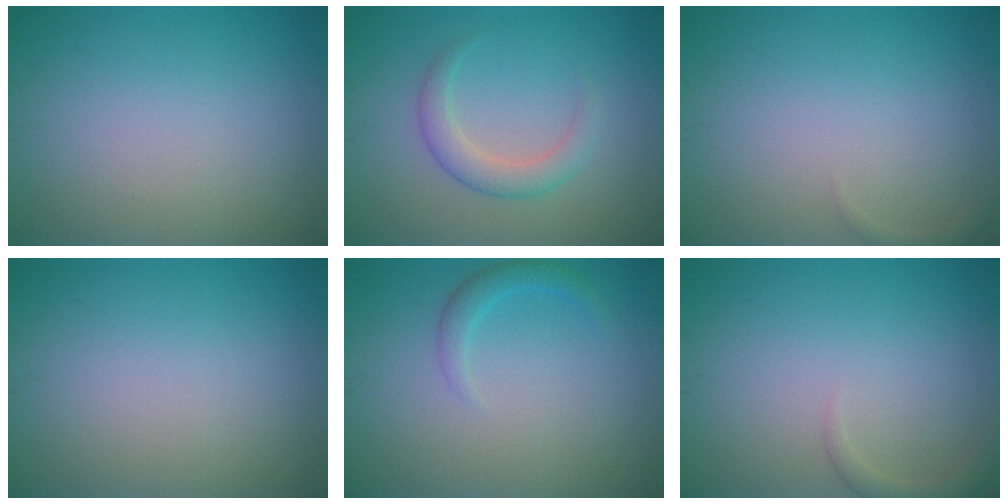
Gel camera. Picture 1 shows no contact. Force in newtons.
{"total": 2.6, "press": 2.6, "slide": 0.1}
{"total": 0.7, "press": 0.7, "slide": 0.1}
{"total": 0.0}
{"total": 1.6, "press": 1.6, "slide": 0.1}
{"total": 1.5, "press": 1.5, "slide": 0.1}